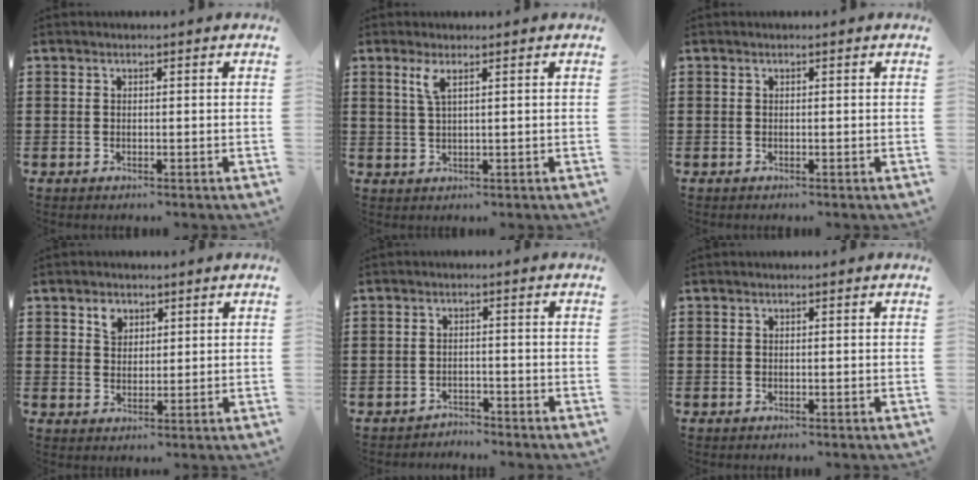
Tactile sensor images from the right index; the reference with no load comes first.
{"total": 2.6, "force": [1.3, 0.4, 2.2], "torque": [-0.047, 0.002, 0.022]}
{"total": 0.0}
{"total": 2.9, "force": [1.9, 2.0, 0.9], "torque": [-0.017, 0.003, 0.033]}
{"total": 2.1, "force": [-2.0, 0.2, -0.2], "torque": [-0.004, 0.002, -0.045]}
{"total": 0.0}